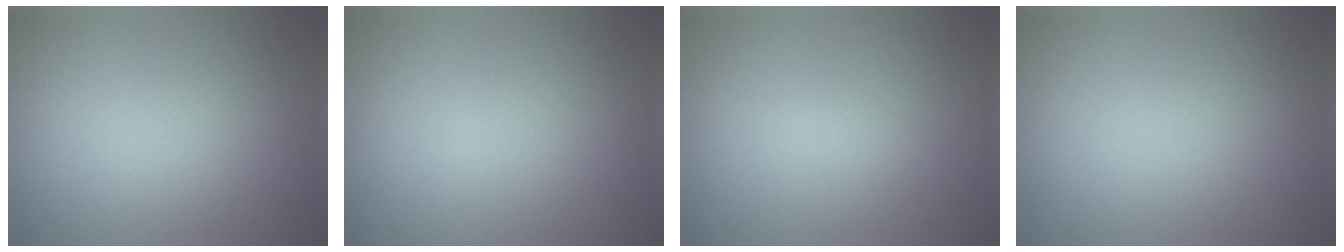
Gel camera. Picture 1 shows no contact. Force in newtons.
{"total": 0.0}
{"total": 0.8, "press": 0.8, "slide": 0.1}
{"total": 0.0}